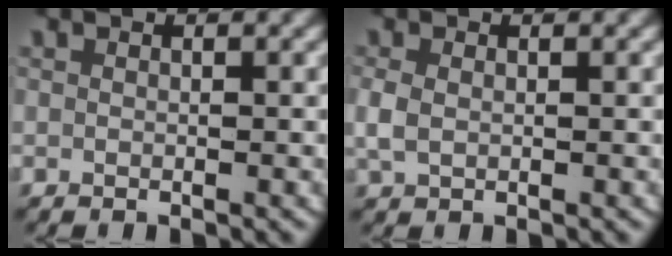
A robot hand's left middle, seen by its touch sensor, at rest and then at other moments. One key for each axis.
{"total": 2.1, "fx": 0.1, "fy": 1.6, "fz": 1.3, "tx": -0.042, "ty": -0.003, "tz": 0.009}